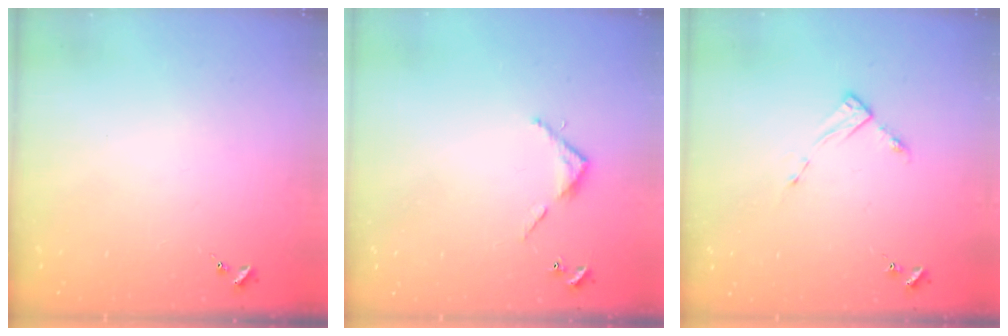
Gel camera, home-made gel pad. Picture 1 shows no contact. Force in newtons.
{"total": 3.5, "press": 3.5, "slide": 0.2}
{"total": 2.8, "press": 2.8, "slide": 0.4}